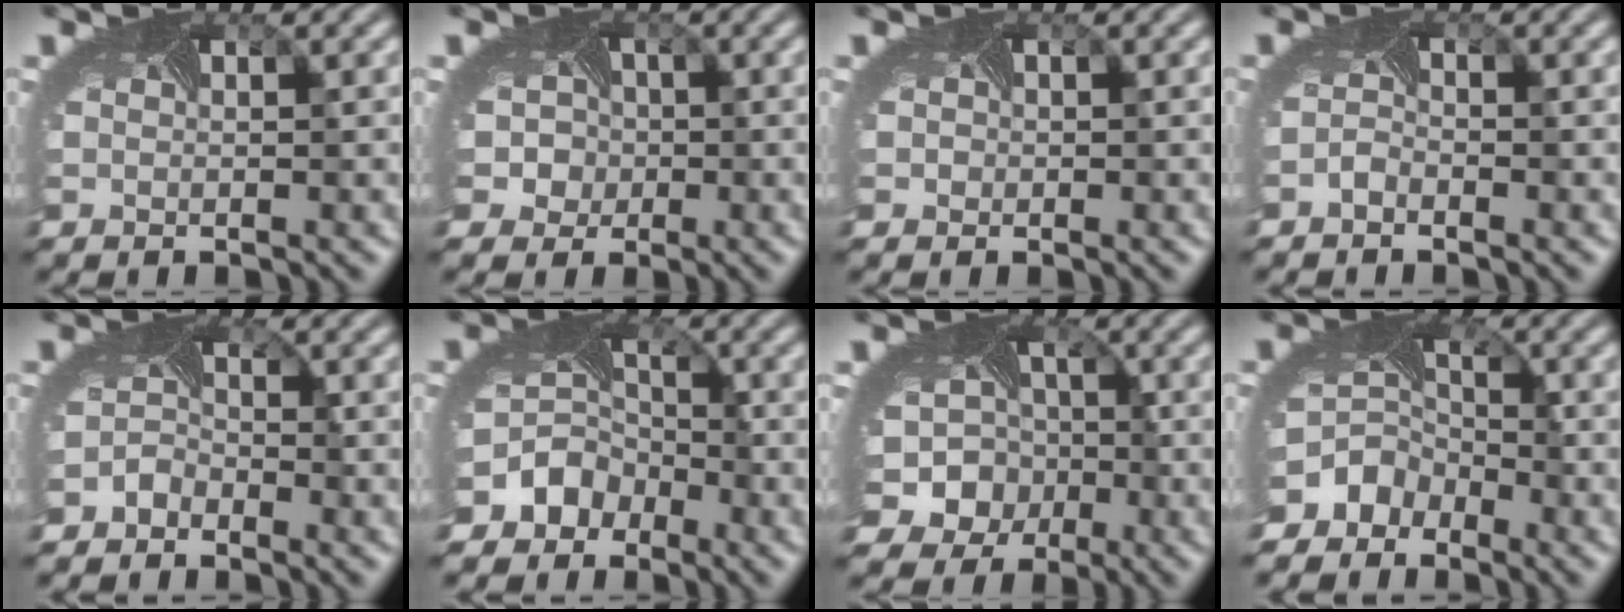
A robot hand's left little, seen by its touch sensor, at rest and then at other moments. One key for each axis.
{"total": 4.6, "fx": -0.5, "fy": 4.2, "fz": 1.7, "tx": -0.013, "ty": 0.009, "tz": -0.026}
{"total": 0.7, "fx": 0.0, "fy": 0.6, "fz": -0.2, "tx": 0.005, "ty": -0.006, "tz": -0.005}
{"total": 1.1, "fx": -1.1, "fy": 0.1, "fz": 0.0, "tx": -0.010, "ty": -0.002, "tz": -0.023}
{"total": 1.9, "fx": -1.8, "fy": 0.7, "fz": -0.1, "tx": -0.005, "ty": -0.001, "tz": -0.038}
{"total": 5.3, "fx": -3.4, "fy": 4.0, "fz": 0.9, "tx": 0.006, "ty": -0.001, "tz": -0.064}
{"total": 11.3, "fx": -2.9, "fy": 10.2, "fz": 4.0, "tx": -0.081, "ty": -0.007, "tz": -0.072}
{"total": 5.5, "fx": -3.9, "fy": 3.8, "fz": 0.8, "tx": 0.006, "ty": -0.006, "tz": -0.062}